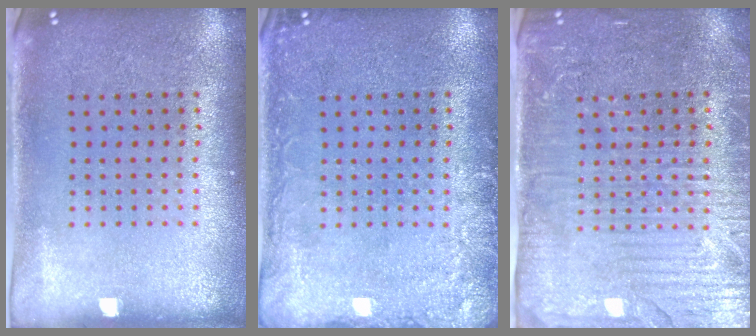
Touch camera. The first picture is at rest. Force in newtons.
{"total": 2.4, "press": 2.4, "slide": 0.4}
{"total": 4.3, "press": 3.9, "slide": 1.6}